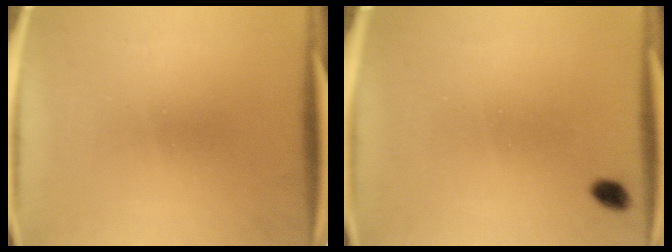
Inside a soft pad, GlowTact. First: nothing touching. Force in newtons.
{"total": 2.0}